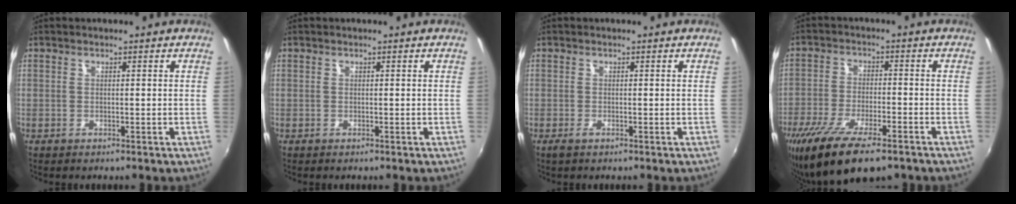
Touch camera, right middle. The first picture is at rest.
{"total": 0.0}
{"total": 1.0, "force": [-0.5, 0.1, 0.8], "torque": [-0.017, -0.004, -0.011]}
{"total": 12.7, "force": [-9.0, 3.7, 8.2], "torque": [-0.176, -0.037, -0.157]}